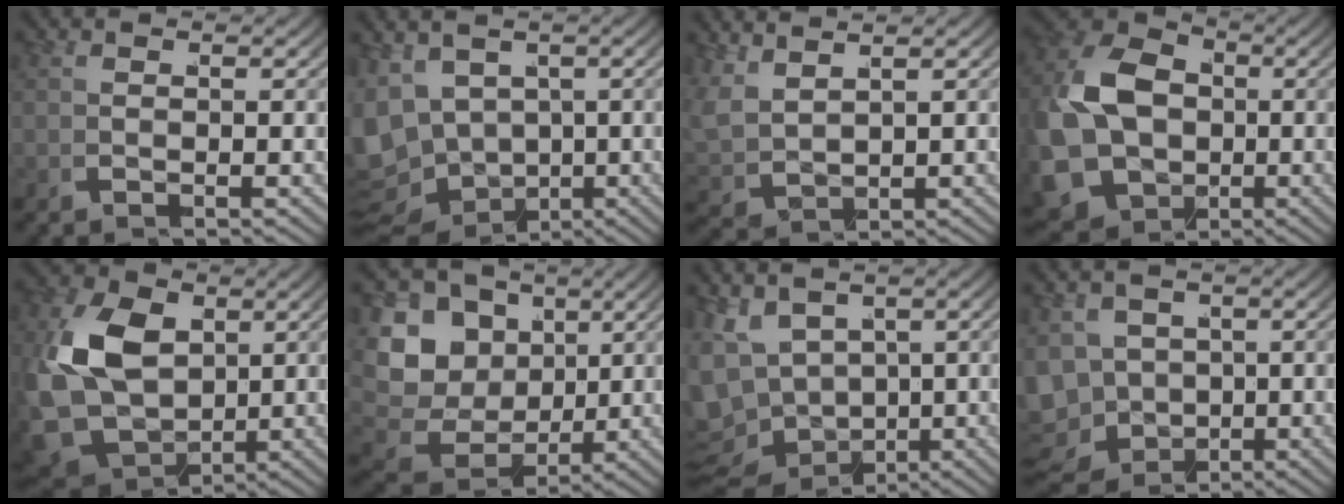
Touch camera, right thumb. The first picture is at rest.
{"total": 10.8, "force": [-1.3, 9.3, 5.4], "torque": [-0.136, -0.039, -0.017]}
{"total": 3.6, "force": [2.4, 2.0, 1.9], "torque": [-0.041, -0.001, 0.053]}
{"total": 17.5, "force": [-2.9, 15.0, 8.7], "torque": [-0.242, -0.058, -0.043]}
{"total": 13.2, "force": [-0.1, 10.3, 8.2], "torque": [-0.245, -0.062, 0.017]}
{"total": 13.3, "force": [0.1, 11.2, 7.1], "torque": [-0.178, -0.040, 0.002]}
{"total": 9.2, "force": [-1.0, 7.7, 4.9], "torque": [-0.121, -0.032, -0.006]}
{"total": 11.6, "force": [-4.1, 9.8, 4.6], "torque": [-0.126, -0.070, -0.055]}